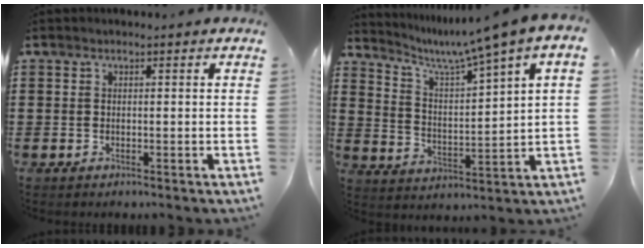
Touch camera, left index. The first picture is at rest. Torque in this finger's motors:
{"motor_torque": [1.24, -0.90, 0.47, 0.10]}